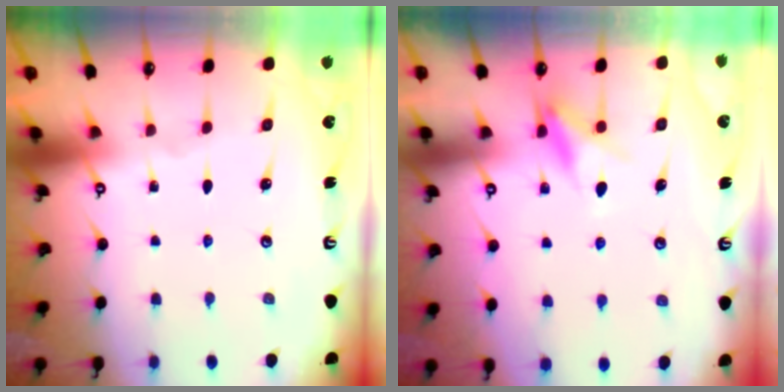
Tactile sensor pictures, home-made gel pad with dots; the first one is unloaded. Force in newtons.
{"total": 7.7, "press": 7.6, "slide": 1.2}